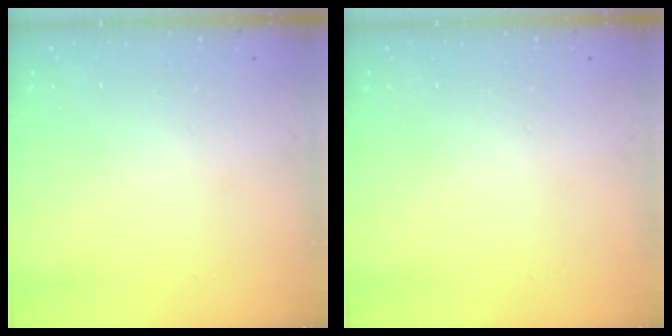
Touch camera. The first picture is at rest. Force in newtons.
{"total": 0.0}